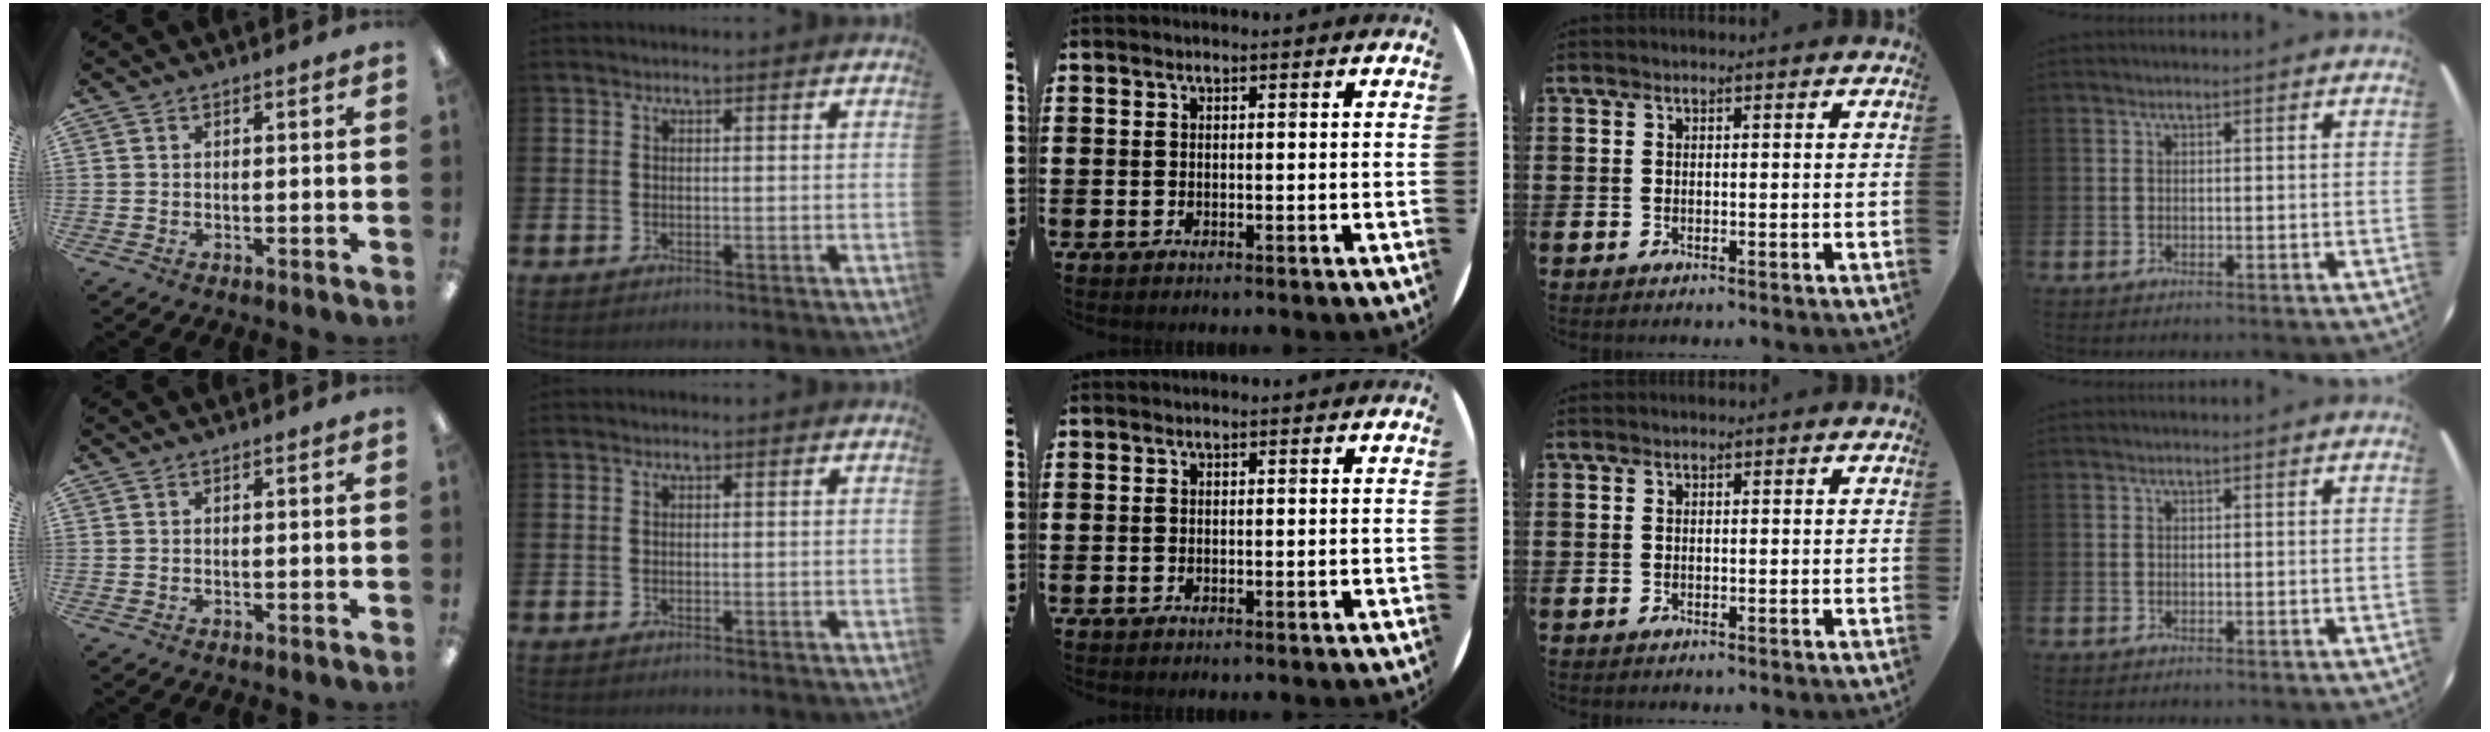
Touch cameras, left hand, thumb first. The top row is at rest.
{}